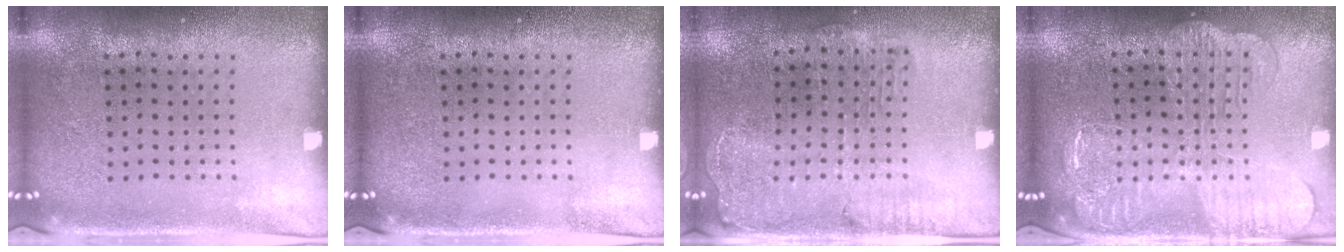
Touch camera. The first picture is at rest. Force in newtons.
{"total": 0.0}
{"total": 1.4, "press": 1.4, "slide": 0.4}
{"total": 2.3, "press": 2.2, "slide": 0.4}